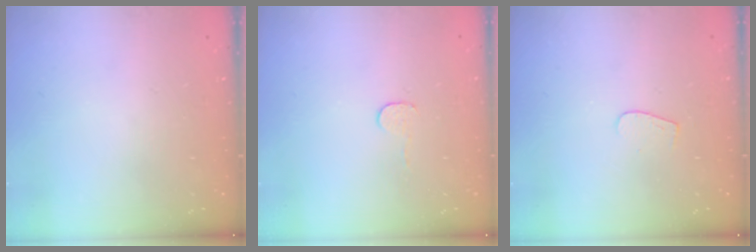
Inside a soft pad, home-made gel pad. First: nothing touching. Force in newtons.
{"total": 3.0, "press": 3.0, "slide": 0.3}
{"total": 3.9, "press": 3.9, "slide": 0.4}